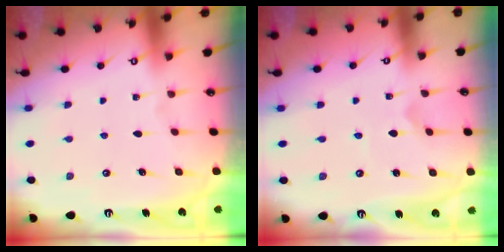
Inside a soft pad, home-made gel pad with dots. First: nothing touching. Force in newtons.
{"total": 0.0}